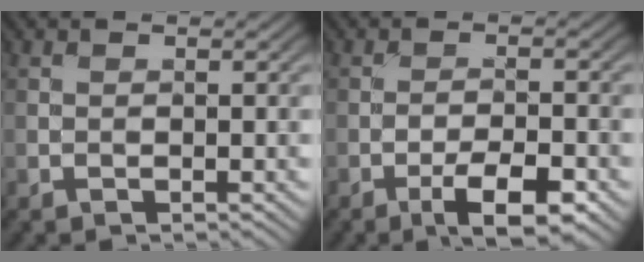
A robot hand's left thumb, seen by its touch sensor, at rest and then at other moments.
{"total": 5.8, "force": [-3.4, 1.6, 4.4], "torque": [-0.075, 0.006, -0.053]}